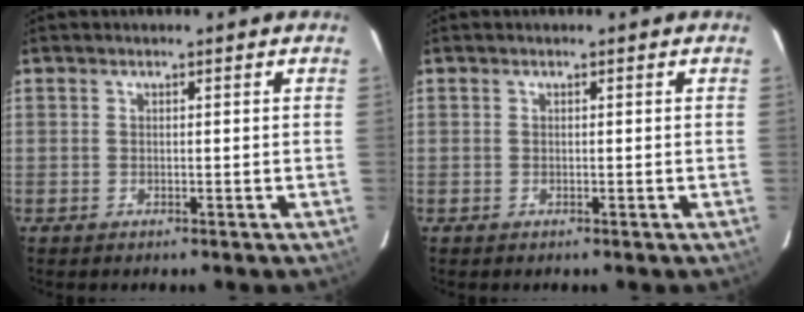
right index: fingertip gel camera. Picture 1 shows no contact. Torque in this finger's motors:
{"motor_torque": [0.00, 0.00, 0.00, 0.00]}